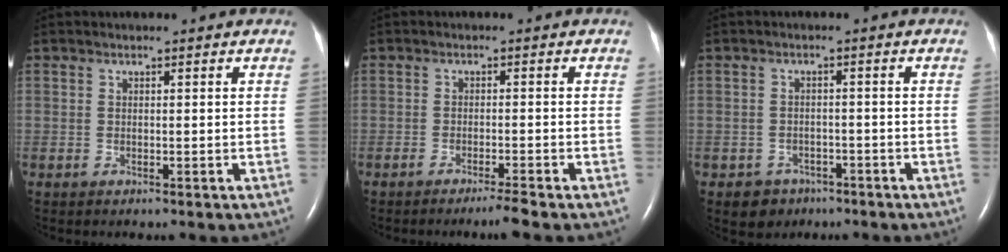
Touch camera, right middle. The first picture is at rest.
{"total": 2.5, "force": [-2.0, -0.7, 1.2], "torque": [-0.025, -0.003, -0.037]}
{"total": 3.4, "force": [-2.1, 2.7, 0.1], "torque": [-0.007, 0.011, -0.026]}